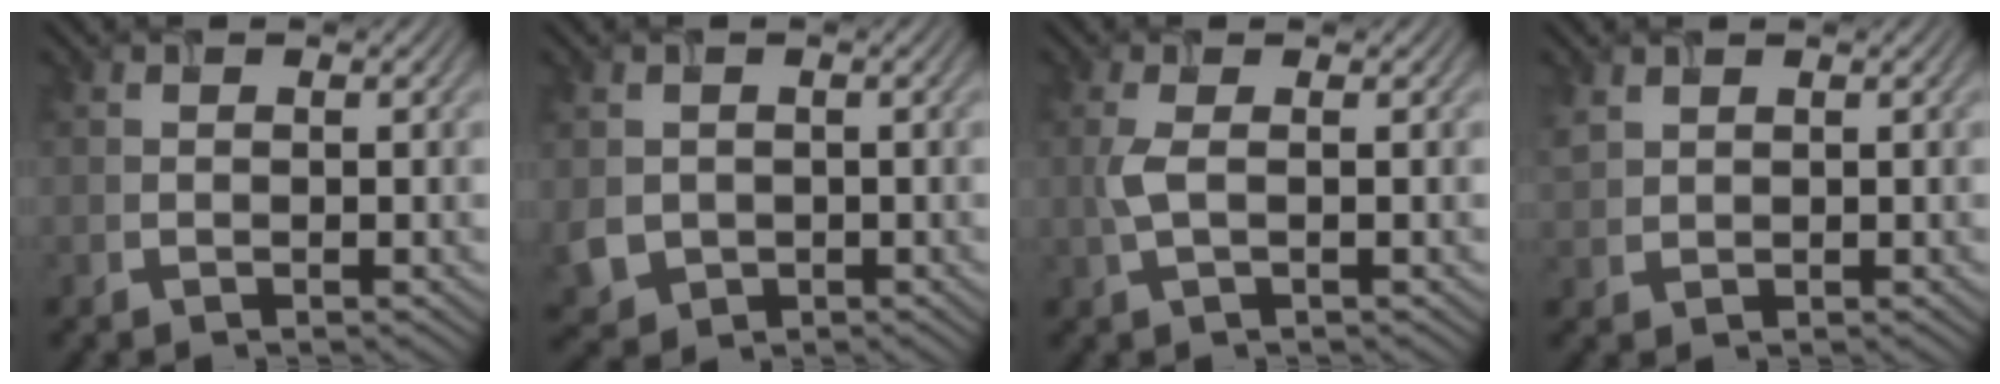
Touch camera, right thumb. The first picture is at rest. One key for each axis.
{"total": 3.5, "fx": -0.2, "fy": 3.2, "fz": 1.4, "tx": -0.052, "ty": -0.012, "tz": -0.005}
{"total": 2.4, "fx": 0.1, "fy": 0.6, "fz": 2.3, "tx": -0.061, "ty": 0.004, "tz": -0.001}
{"total": 1.8, "fx": 1.3, "fy": 1.0, "fz": 0.7, "tx": -0.024, "ty": 0.003, "tz": 0.033}